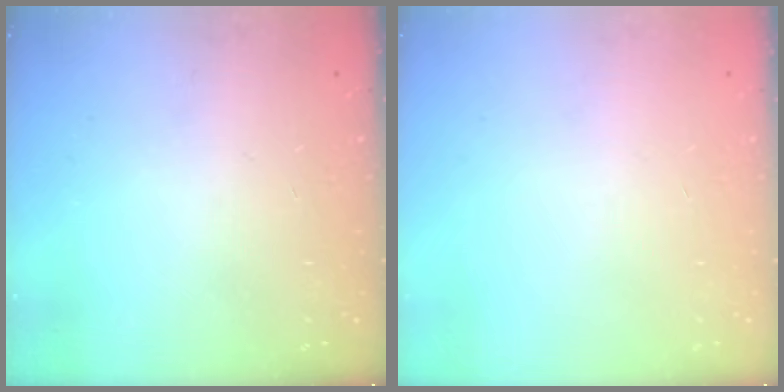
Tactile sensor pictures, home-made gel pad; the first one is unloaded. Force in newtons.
{"total": 0.0}